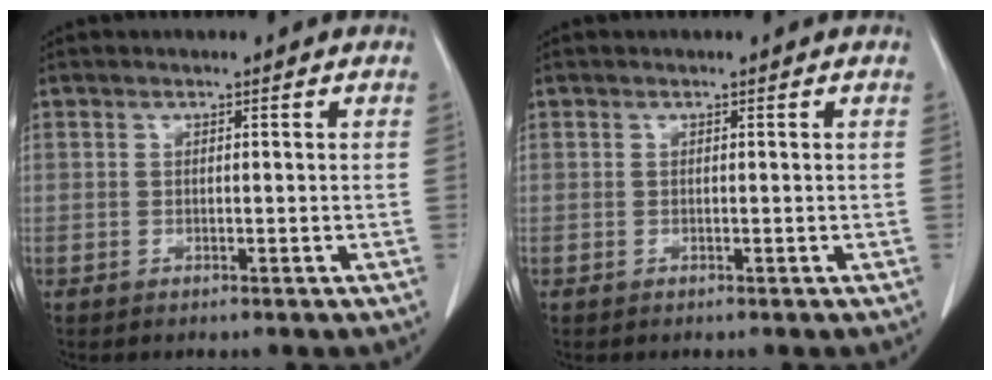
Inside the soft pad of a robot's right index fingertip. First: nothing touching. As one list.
[{"total": 0.0}]